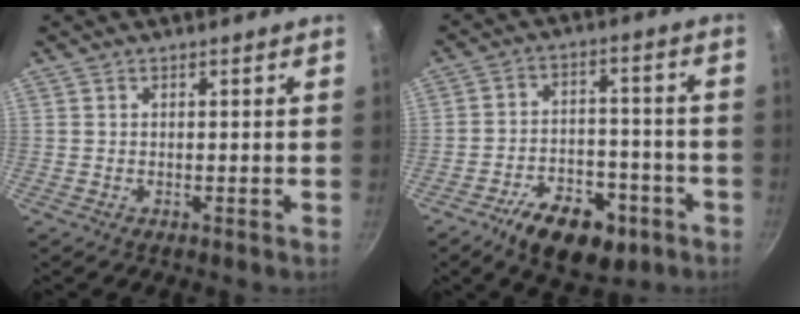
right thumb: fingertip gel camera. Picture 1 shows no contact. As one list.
[{"total": 14.5, "force": [-7.9, 8.0, 9.1], "torque": [-0.106, 0.045, -0.115]}]